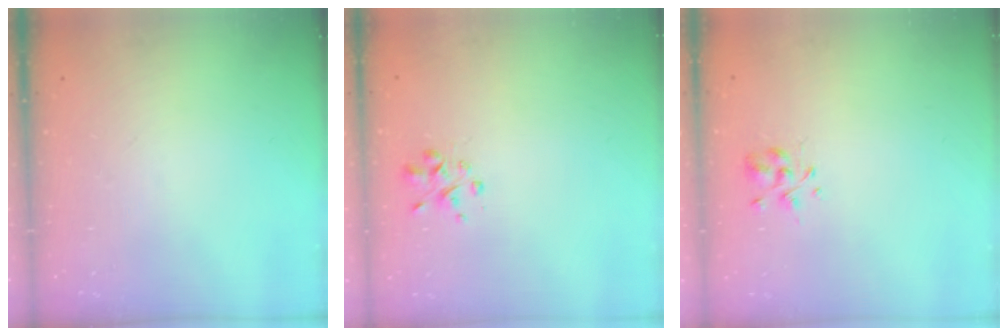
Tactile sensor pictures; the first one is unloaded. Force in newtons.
{"total": 1.6, "press": 1.5, "slide": 0.5}
{"total": 2.0, "press": 1.8, "slide": 0.9}